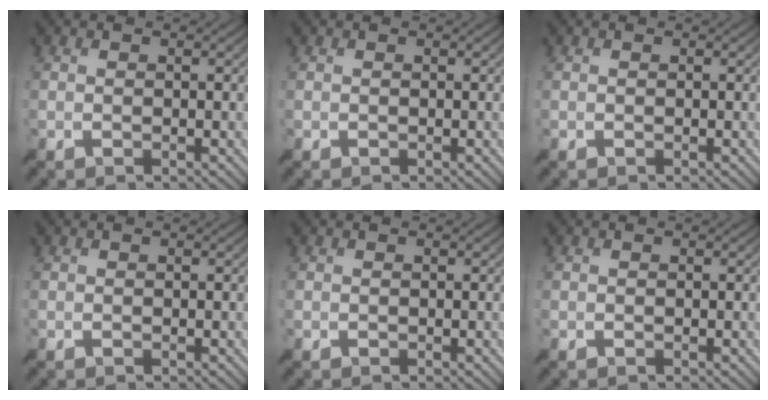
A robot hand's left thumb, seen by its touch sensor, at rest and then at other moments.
{"total": 0.0}
{"total": 0.0}
{"total": 0.0}
{"total": 0.0}
{"total": 0.0}